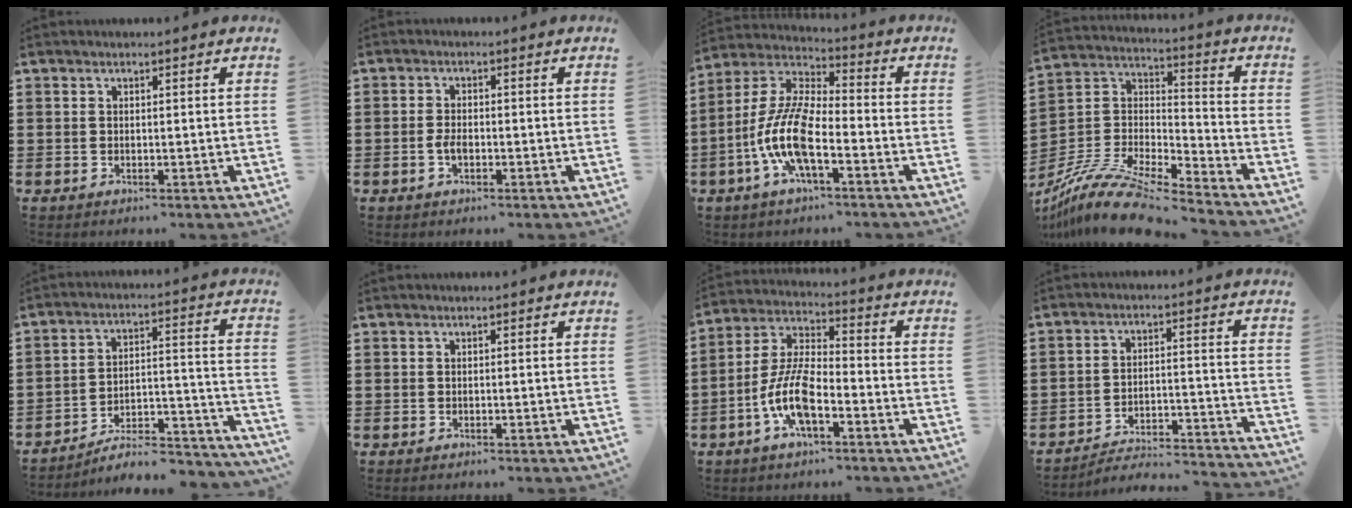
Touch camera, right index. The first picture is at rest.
{"total": 2.3, "force": [-0.8, 0.9, 2.0], "torque": [-0.047, -0.005, -0.015]}
{"total": 10.9, "force": [-4.6, 3.4, 9.3], "torque": [-0.231, -0.013, -0.095]}
{"total": 12.5, "force": [-10.8, 2.4, 5.8], "torque": [-0.127, 0.026, -0.216]}
{"total": 6.7, "force": [-5.8, 1.8, 2.8], "torque": [-0.040, 0.005, -0.111]}
{"total": 0.0}
{"total": 9.5, "force": [-3.9, 3.7, 7.8], "torque": [-0.184, -0.002, -0.079]}
{"total": 3.2, "force": [-3.0, 0.3, 1.0], "torque": [-0.028, -0.011, -0.070]}